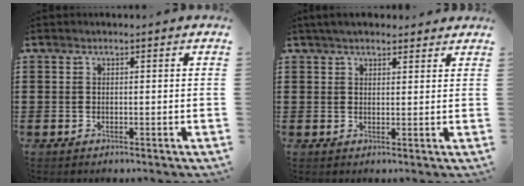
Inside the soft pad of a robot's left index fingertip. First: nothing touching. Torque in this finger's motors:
{"motor_torque": [0.72, -0.87, -0.04, -0.08]}